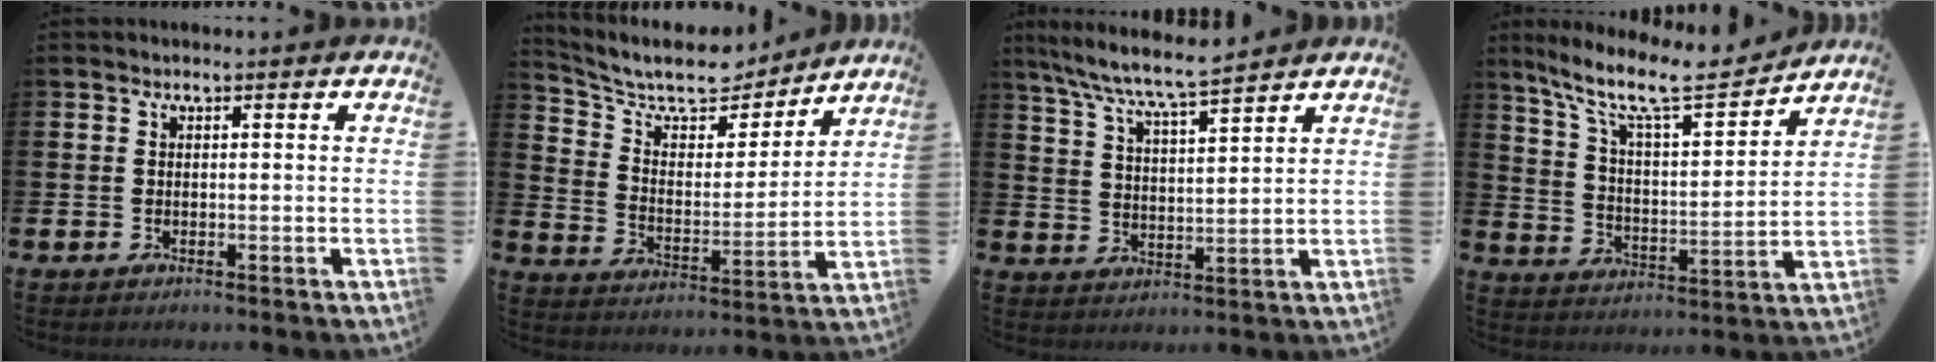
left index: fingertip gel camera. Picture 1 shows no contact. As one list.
[{"total": 9.9, "force": [8.6, 3.6, 3.2], "torque": [-0.091, -0.064, 0.146]}, {"total": 7.5, "force": [7.0, 0.3, 2.7], "torque": [-0.081, -0.037, 0.123]}, {"total": 10.6, "force": [9.0, 2.0, 5.3], "torque": [-0.121, -0.057, 0.149]}]